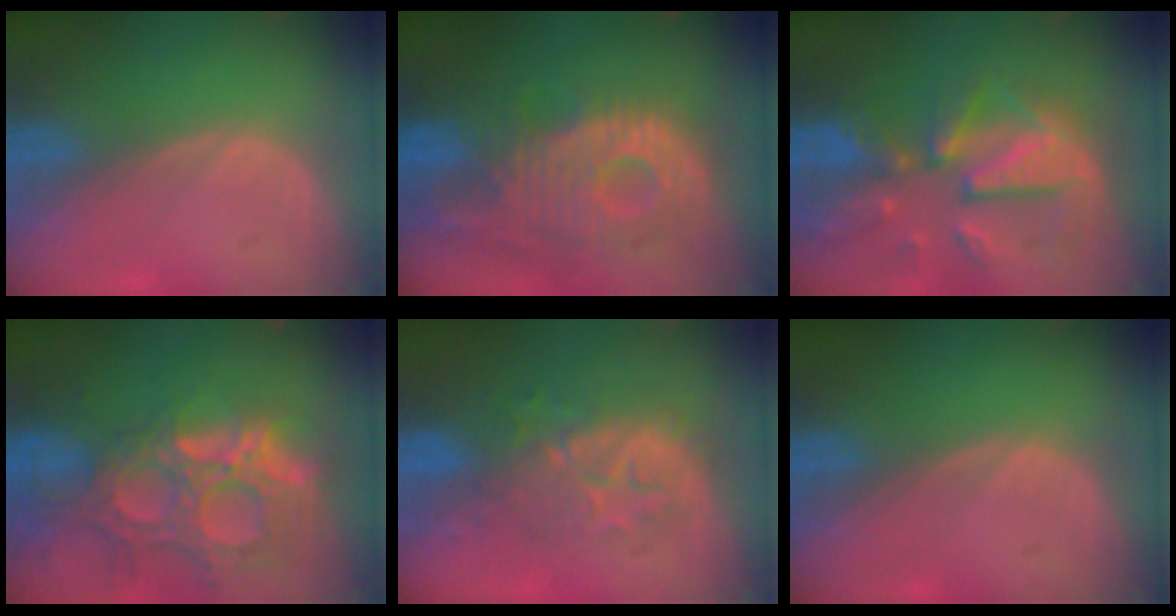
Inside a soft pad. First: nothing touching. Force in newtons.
{"total": 12.2, "press": 10.9, "slide": 5.6}
{"total": 12.0, "press": 10.4, "slide": 6.0}
{"total": 14.8, "press": 12.3, "slide": 8.2}
{"total": 8.2, "press": 8.2, "slide": 0.9}
{"total": 0.0}